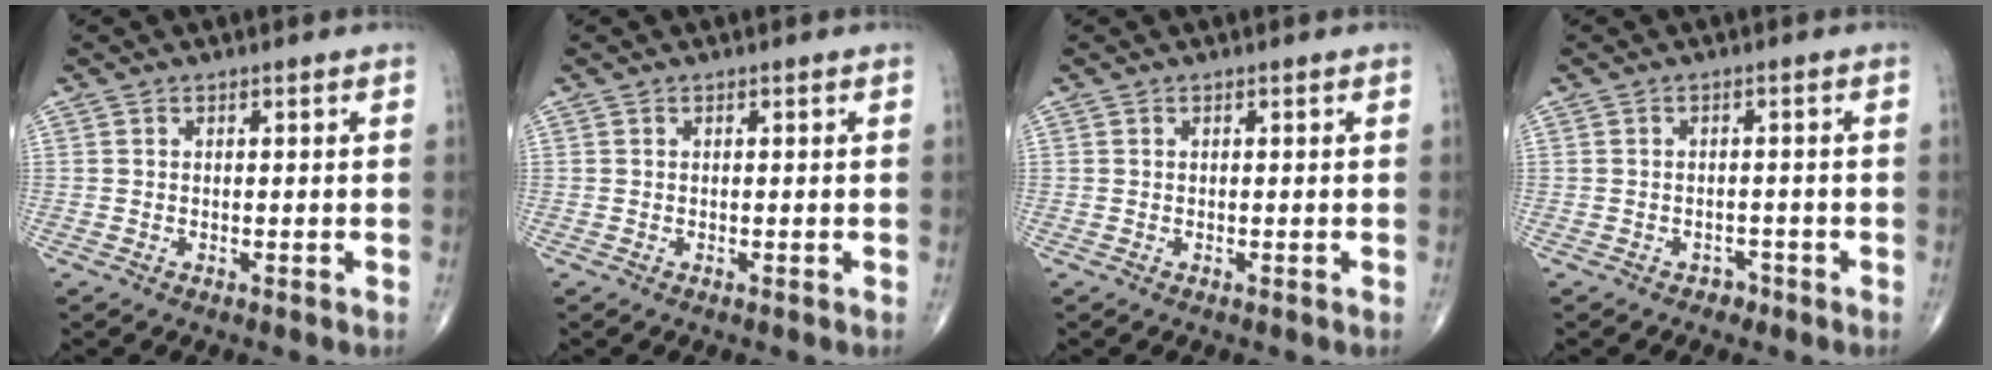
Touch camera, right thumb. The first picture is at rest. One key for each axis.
{"total": 0.0}
{"total": 0.0}
{"total": 1.6, "fx": -1.2, "fy": 1.1, "fz": 0.1, "tx": 0.002, "ty": 0.008, "tz": -0.020}